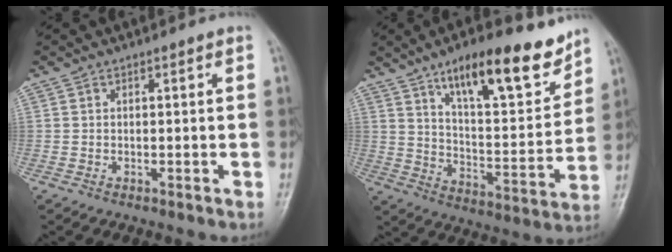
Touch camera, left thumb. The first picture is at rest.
{"total": 18.4, "force": [12.2, 5.7, 12.4], "torque": [-0.151, -0.068, 0.201]}